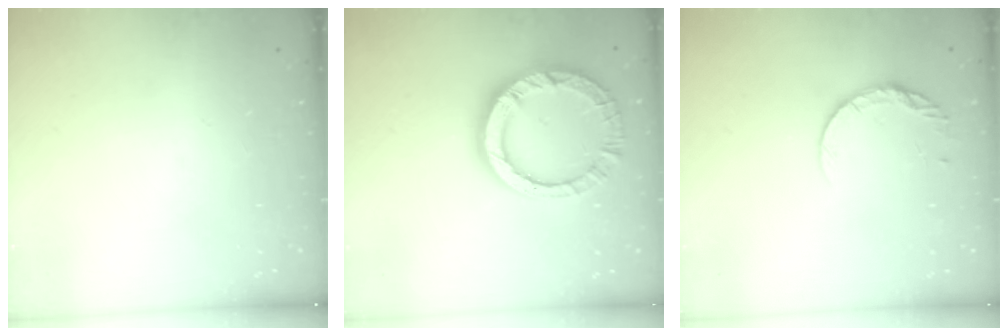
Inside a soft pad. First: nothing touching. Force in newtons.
{"total": 13.7, "press": 13.6, "slide": 1.4}
{"total": 7.9, "press": 7.8, "slide": 0.9}